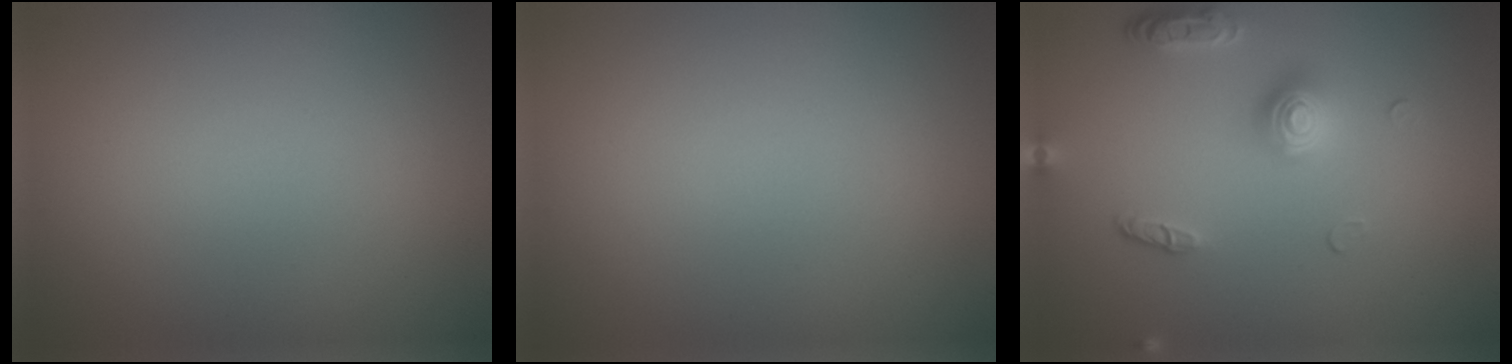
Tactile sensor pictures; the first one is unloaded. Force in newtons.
{"total": 0.0}
{"total": 3.6, "press": 3.0, "slide": 2.0}